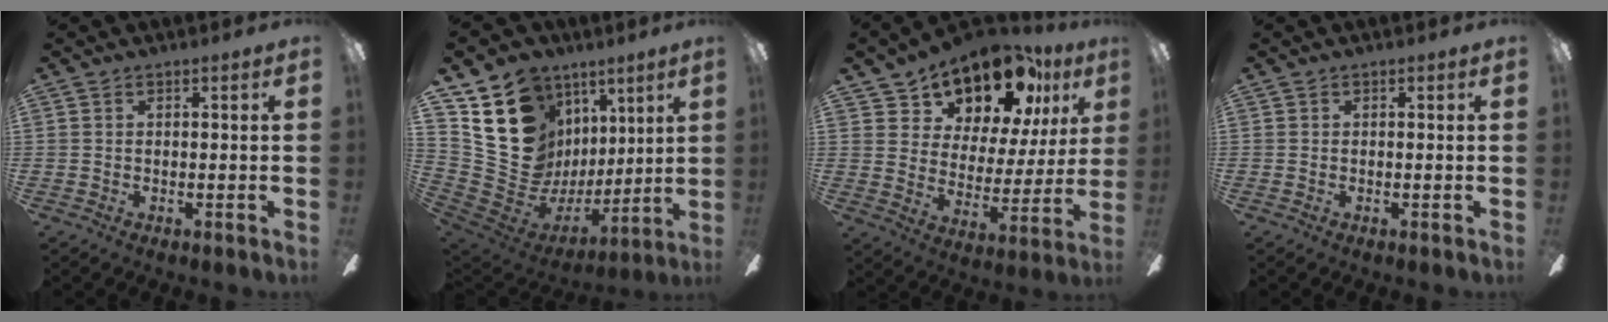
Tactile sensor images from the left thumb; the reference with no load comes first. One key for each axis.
{"total": 20.5, "fx": 8.5, "fy": 16.6, "fz": 8.7, "tx": -0.180, "ty": -0.062, "tz": 0.192}
{"total": 17.0, "fx": 13.8, "fy": 7.6, "fz": 6.5, "tx": -0.125, "ty": -0.097, "tz": 0.241}
{"total": 0.0}